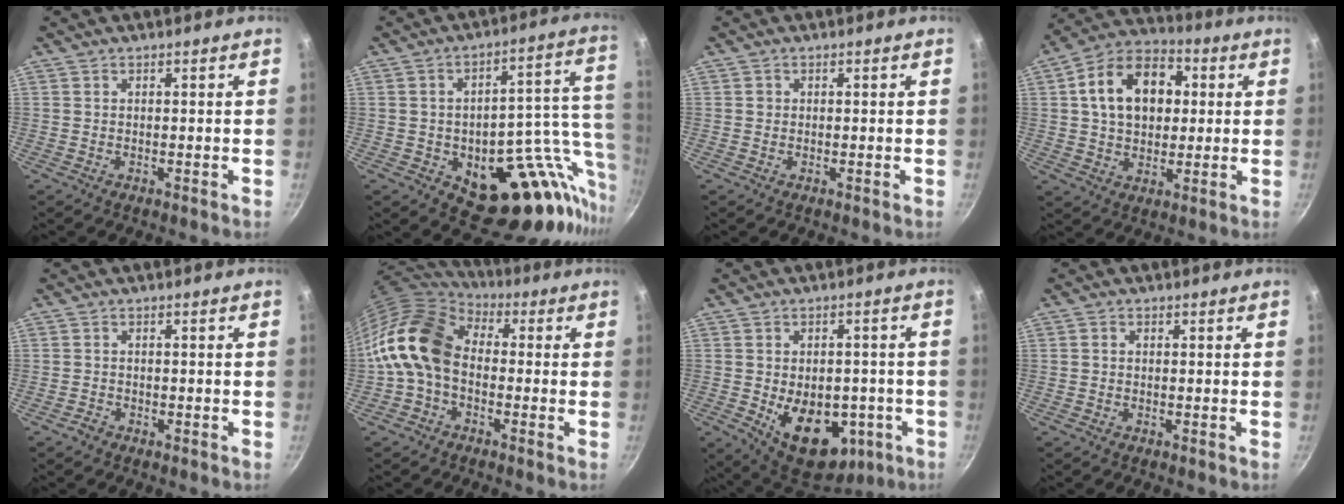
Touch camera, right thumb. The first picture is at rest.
{"total": 21.6, "force": [-5.2, 12.6, 16.8], "torque": [-0.155, 0.020, -0.064]}
{"total": 0.6, "force": [0.0, 0.6, 0.1], "torque": [0.002, 0.001, -0.002]}
{"total": 16.0, "force": [3.1, 11.3, 10.8], "torque": [-0.149, 0.022, 0.038]}
{"total": 1.3, "force": [-0.9, 0.8, 0.3], "torque": [-0.004, 0.011, -0.017]}
{"total": 13.6, "force": [-1.0, 9.5, 9.7], "torque": [-0.163, 0.035, -0.041]}
{"total": 16.1, "force": [-4.4, 10.5, 11.3], "torque": [-0.126, -0.001, -0.042]}
{"total": 0.7, "force": [-0.1, 0.6, 0.4], "torque": [-0.008, 0.005, -0.002]}